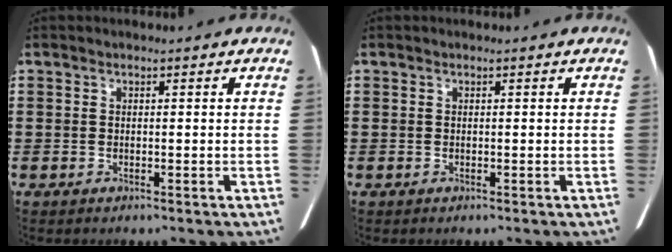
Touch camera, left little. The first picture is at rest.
{"total": 0.0}